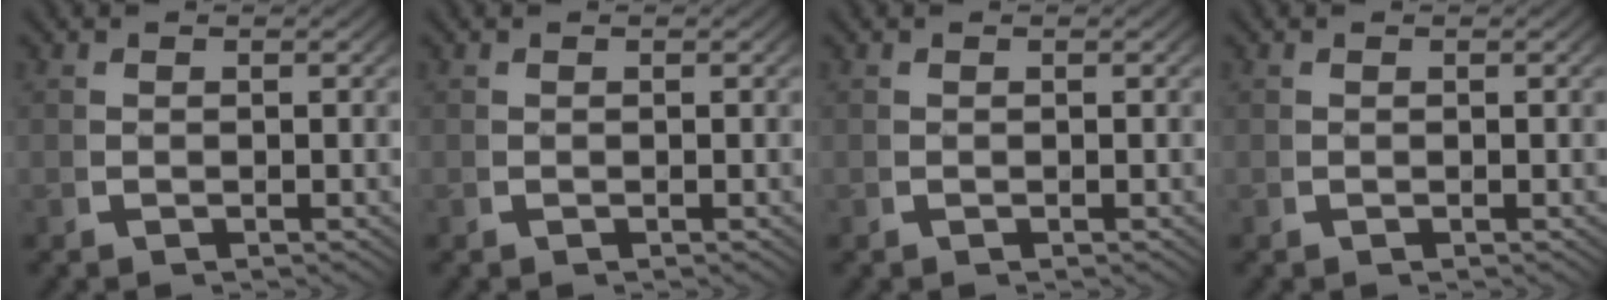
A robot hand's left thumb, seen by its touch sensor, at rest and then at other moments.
{"total": 0.0}
{"total": 0.0}
{"total": 0.0}